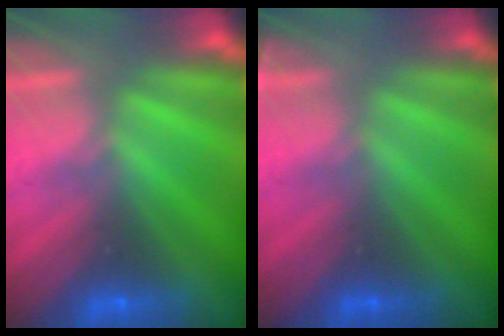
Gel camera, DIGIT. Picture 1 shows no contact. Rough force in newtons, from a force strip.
{"total": 2.5}